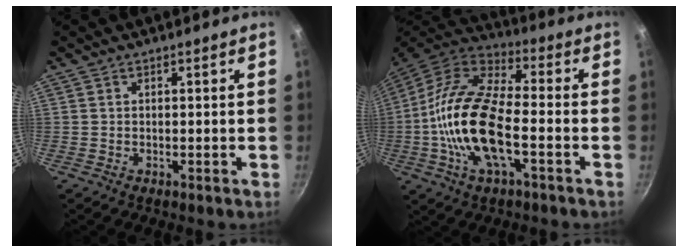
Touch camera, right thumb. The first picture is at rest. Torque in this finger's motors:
{"motor_torque": [-0.01, 1.17, 2.08, -0.66, 0.27]}